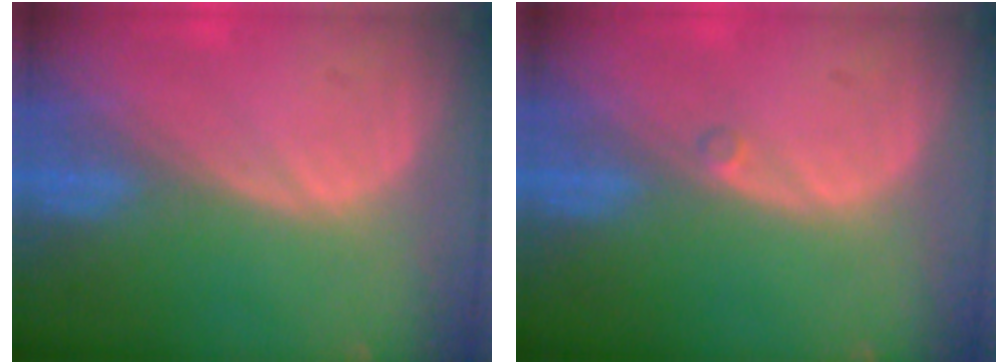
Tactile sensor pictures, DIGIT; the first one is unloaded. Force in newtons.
{"total": 0.5, "press": 0.5, "slide": 0.2}